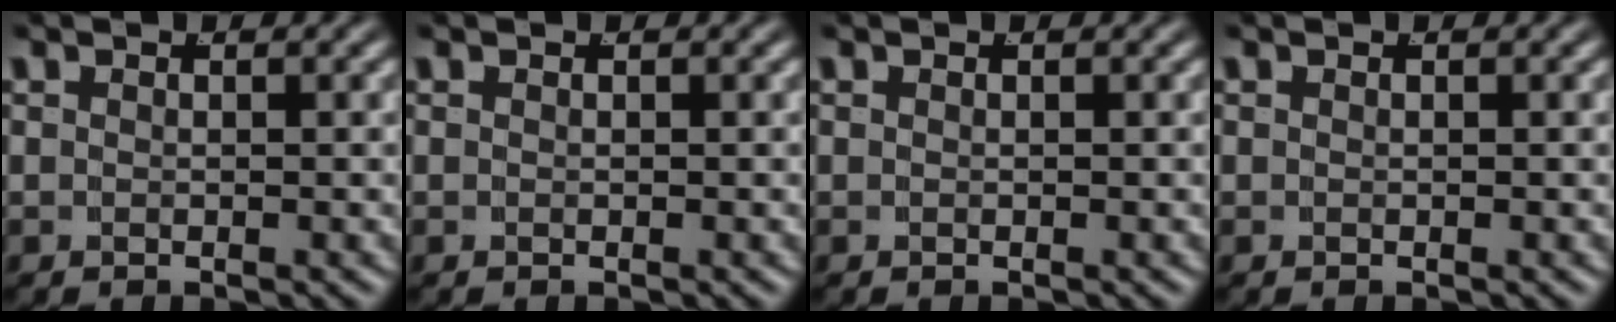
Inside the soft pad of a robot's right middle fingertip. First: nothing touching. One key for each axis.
{"total": 0.0}
{"total": 0.0}
{"total": 0.0}